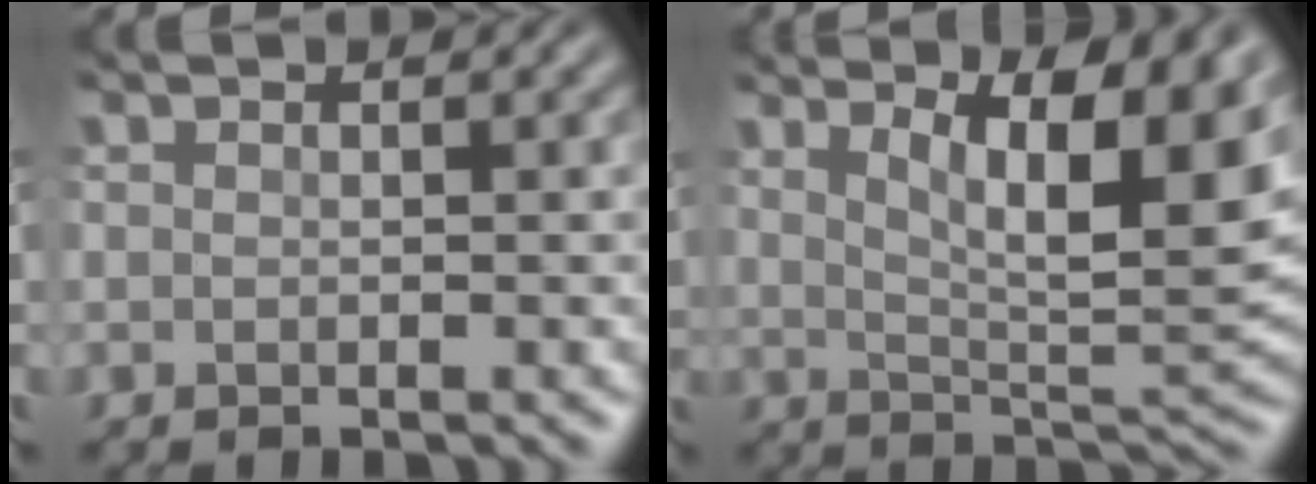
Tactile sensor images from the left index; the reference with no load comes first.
{"total": 9.3, "force": [4.4, 2.6, 7.8], "torque": [-0.112, -0.004, 0.074]}